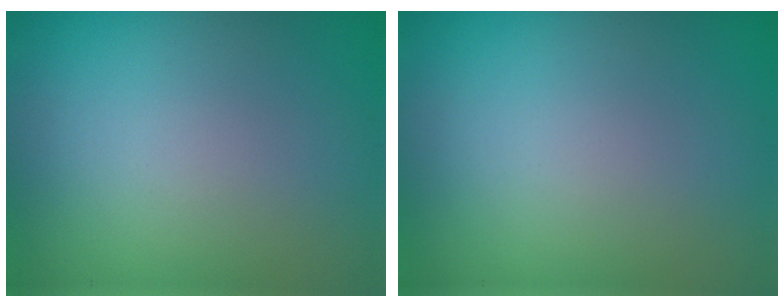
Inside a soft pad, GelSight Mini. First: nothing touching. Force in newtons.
{"total": 0.0}